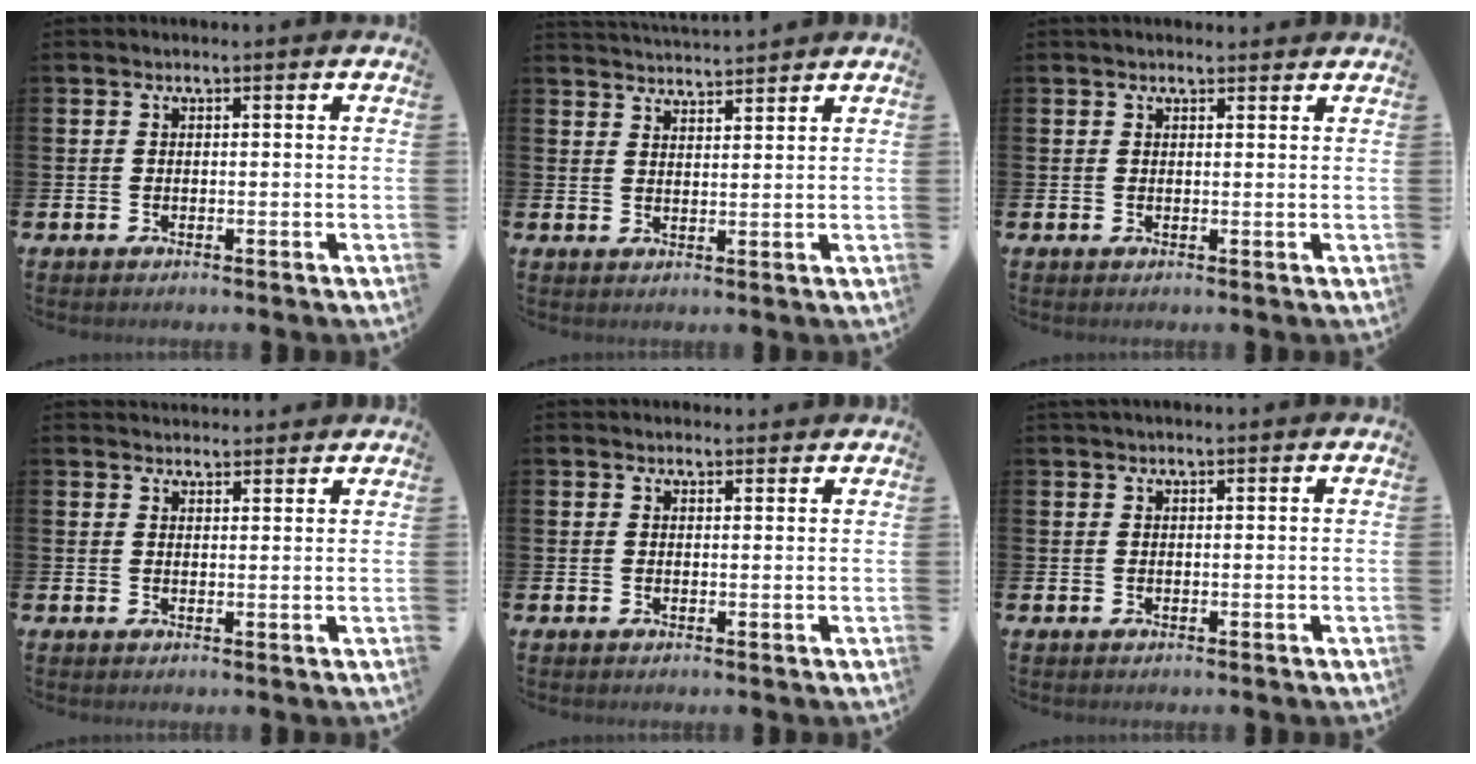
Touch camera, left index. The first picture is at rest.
{"total": 3.8, "force": [3.8, 0.0, -0.1], "torque": [-0.008, -0.021, 0.070]}
{"total": 1.2, "force": [1.1, 0.4, 0.2], "torque": [0.003, 0.000, 0.019]}
{"total": 2.7, "force": [2.7, 0.6, -0.1], "torque": [-0.003, -0.012, 0.049]}
{"total": 1.6, "force": [1.5, 0.5, 0.0], "torque": [0.006, -0.004, 0.027]}
{"total": 0.8, "force": [0.8, 0.0, 0.2], "torque": [0.004, -0.002, 0.012]}